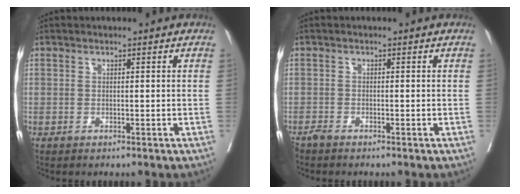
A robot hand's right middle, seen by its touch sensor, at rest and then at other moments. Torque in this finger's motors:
{"motor_torque": [0.23, -0.22, 0.05, 0.02]}